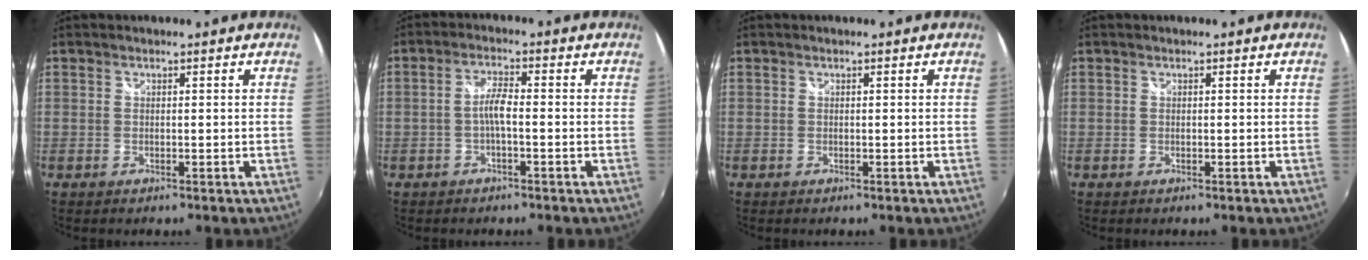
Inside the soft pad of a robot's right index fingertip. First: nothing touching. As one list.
[{"total": 3.2, "force": [-1.0, 0.5, 3.0], "torque": [-0.062, 0.007, -0.020]}, {"total": 0.0}, {"total": 0.0}]